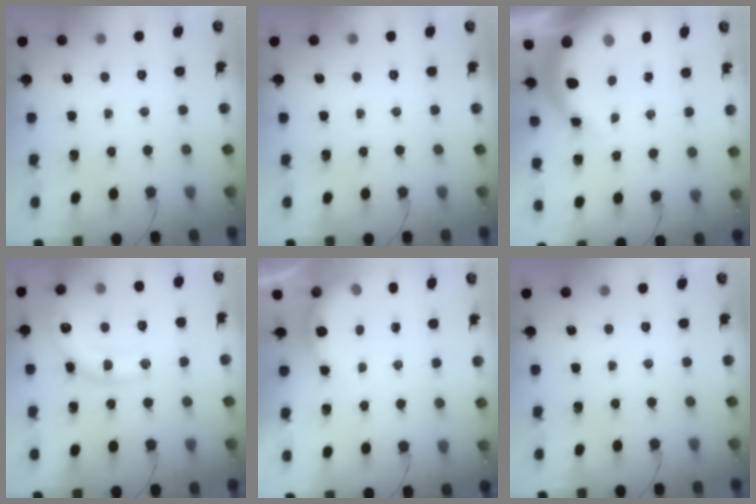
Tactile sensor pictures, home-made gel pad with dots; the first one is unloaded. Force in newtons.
{"total": 0.0}
{"total": 10.6, "press": 10.4, "slide": 2.3}
{"total": 15.5, "press": 15.3, "slide": 2.3}
{"total": 4.9, "press": 4.9, "slide": 0.3}
{"total": 0.0}